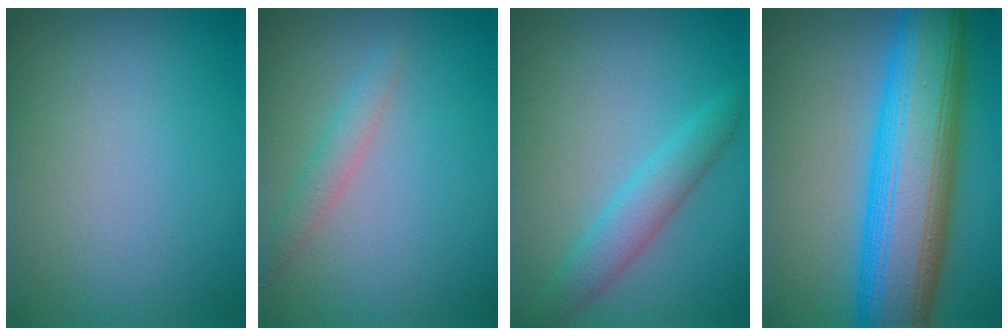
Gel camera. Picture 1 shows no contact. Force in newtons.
{"total": 1.7, "press": 1.7, "slide": 0.0}
{"total": 3.1, "press": 3.1, "slide": 0.1}
{"total": 13.2, "press": 13.2, "slide": 0.3}